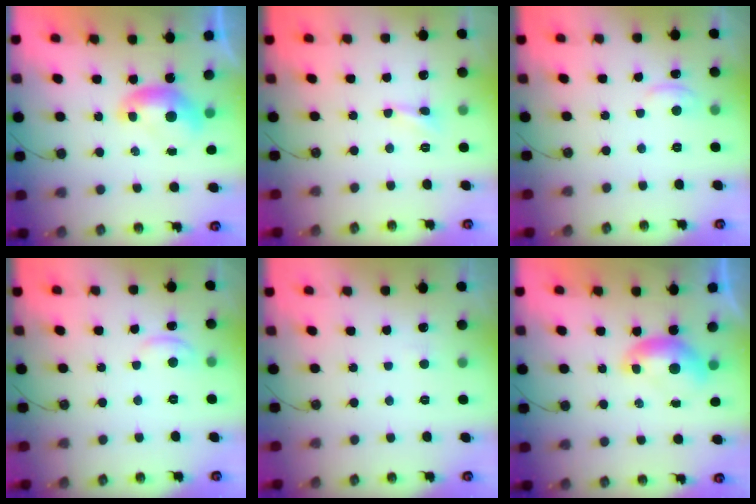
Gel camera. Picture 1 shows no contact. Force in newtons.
{"total": 2.1, "press": 2.0, "slide": 0.6}
{"total": 2.0, "press": 1.9, "slide": 0.4}
{"total": 1.8, "press": 1.8, "slide": 0.4}
{"total": 2.6, "press": 2.5, "slide": 0.4}
{"total": 0.0}